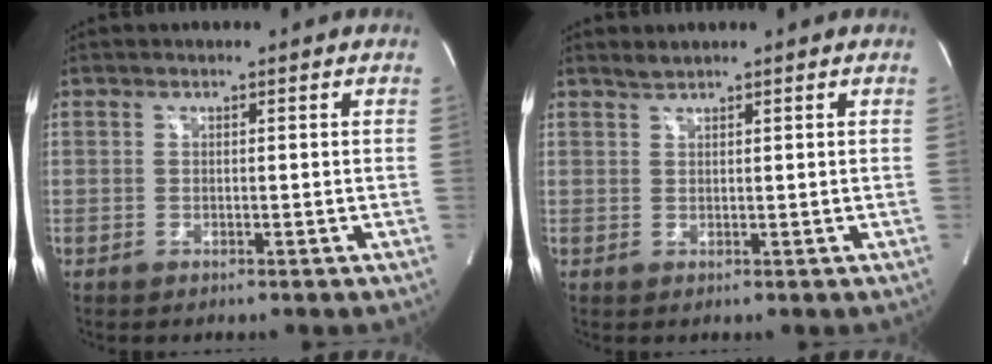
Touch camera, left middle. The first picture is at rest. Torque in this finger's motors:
{"motor_torque": [0.10, 0.02, -0.09, -0.01]}